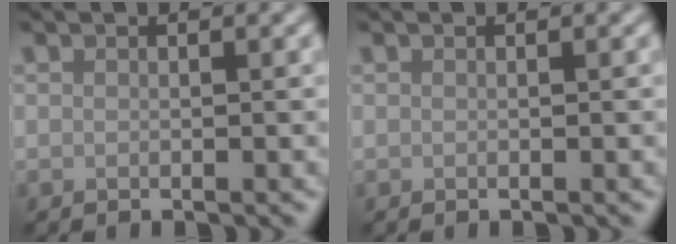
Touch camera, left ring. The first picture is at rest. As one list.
[{"total": 0.0}]